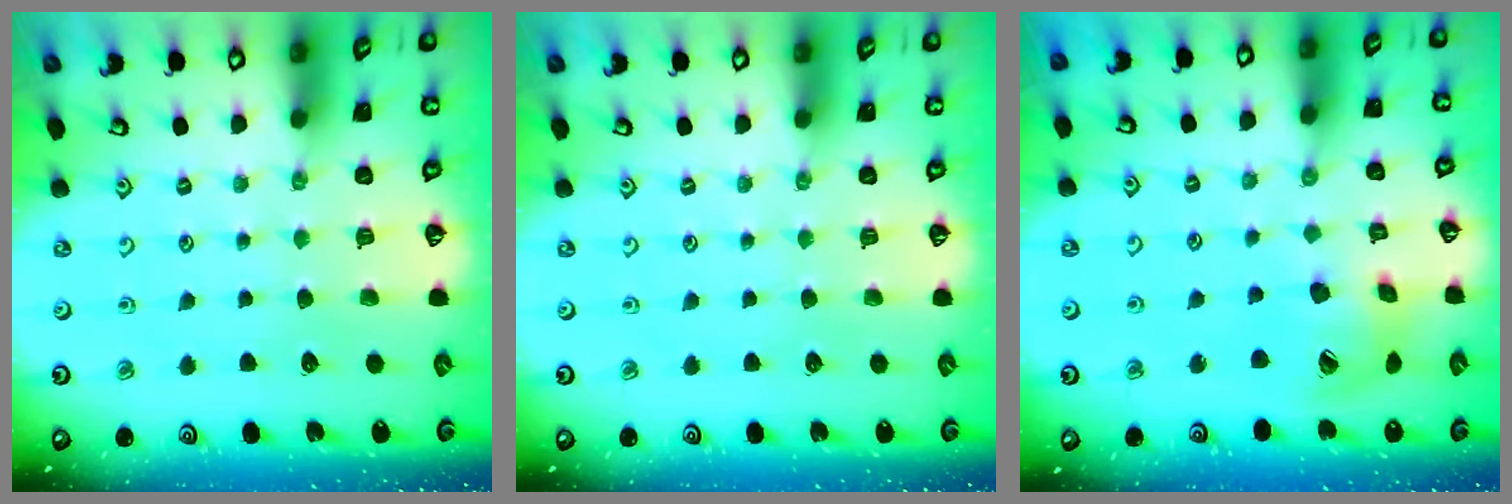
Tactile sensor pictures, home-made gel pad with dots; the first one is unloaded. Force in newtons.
{"total": 0.0}
{"total": 14.5, "press": 14.4, "slide": 2.1}